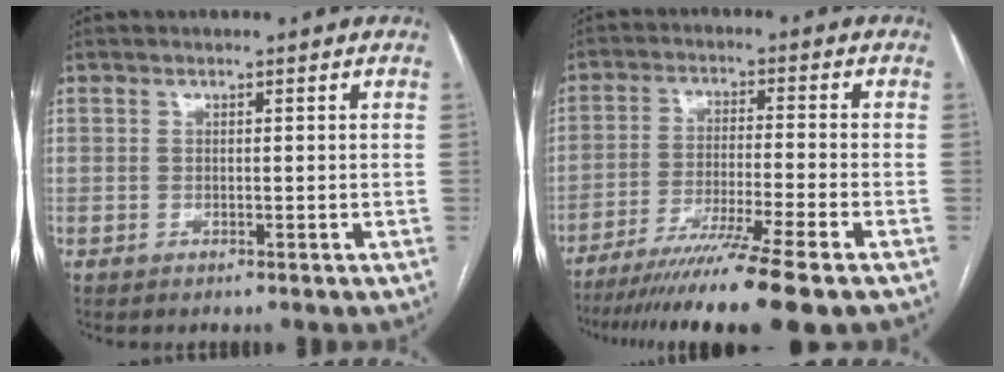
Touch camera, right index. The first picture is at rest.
{"total": 14.7, "force": [-11.4, -2.1, 9.0], "torque": [-0.146, -0.047, -0.184]}